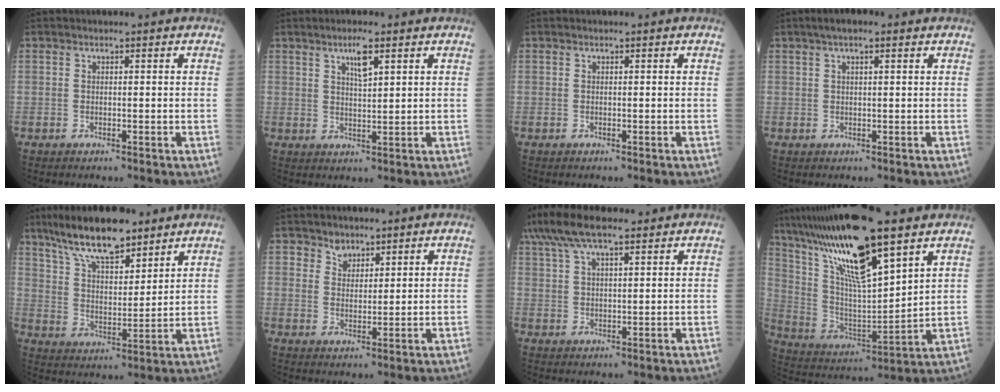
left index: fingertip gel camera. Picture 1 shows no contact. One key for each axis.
{"total": 3.6, "fx": 2.1, "fy": 0.7, "fz": 2.9, "tx": -0.058, "ty": 0.000, "tz": 0.040}
{"total": 0.0}
{"total": 4.1, "fx": 2.6, "fy": 1.0, "fz": 3.1, "tx": -0.057, "ty": 0.021, "tz": 0.042}
{"total": 13.4, "fx": 10.4, "fy": 3.9, "fz": 7.5, "tx": -0.141, "ty": 0.010, "tz": 0.186}
{"total": 2.8, "fx": 2.1, "fy": 1.9, "fz": 0.2, "tx": -0.003, "ty": -0.003, "tz": 0.035}
{"total": 11.9, "fx": 9.3, "fy": 2.8, "fz": 6.8, "tx": -0.141, "ty": 0.051, "tz": 0.171}
{"total": 19.9, "fx": 13.2, "fy": 3.3, "fz": 14.4, "tx": -0.282, "ty": 0.009, "tz": 0.246}